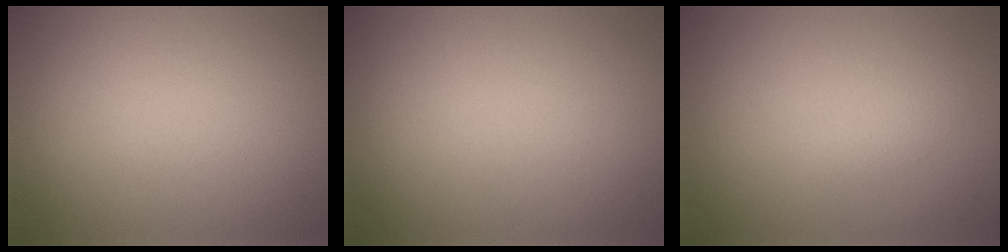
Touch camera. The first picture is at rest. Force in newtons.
{"total": 0.0}
{"total": 0.8, "press": 0.8, "slide": 0.0}